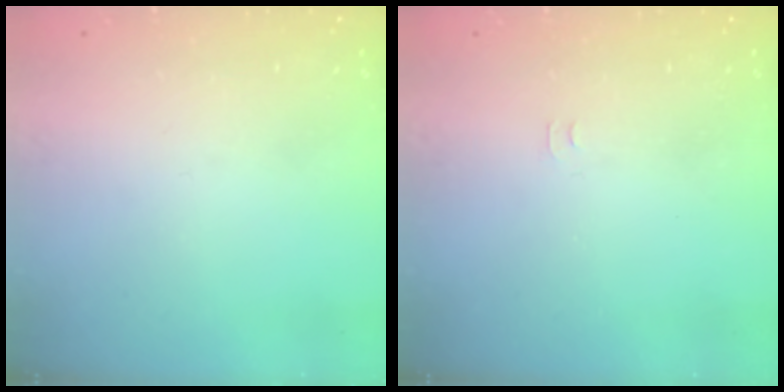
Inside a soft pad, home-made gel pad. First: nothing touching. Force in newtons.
{"total": 3.8, "press": 3.8, "slide": 0.5}